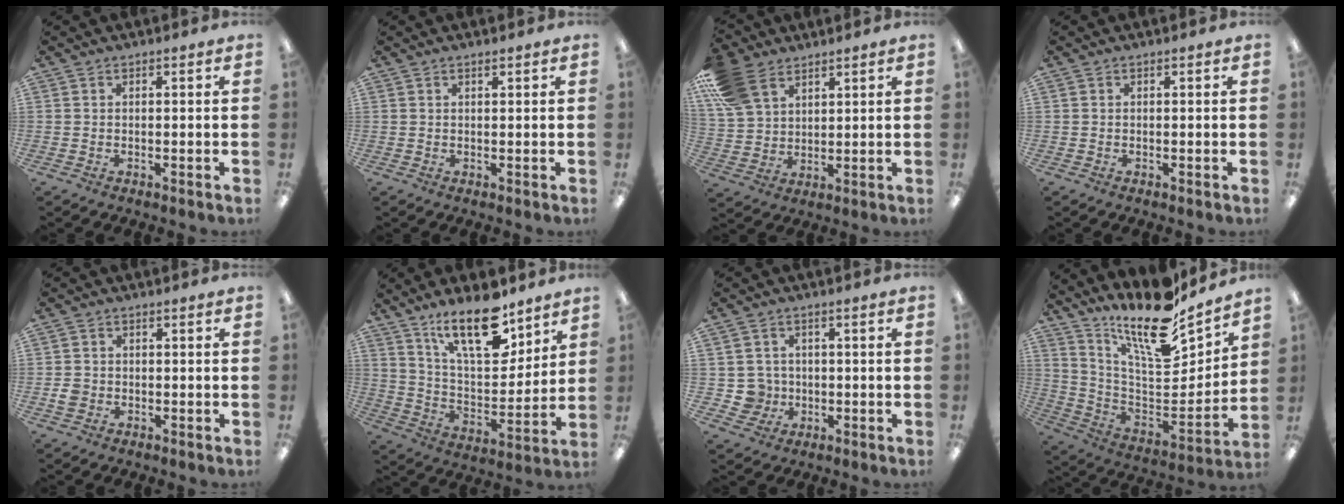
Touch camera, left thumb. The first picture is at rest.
{"total": 0.8, "force": [0.7, 0.1, 0.3], "torque": [-0.008, 0.000, 0.012]}
{"total": 12.2, "force": [7.5, 7.8, 5.6], "torque": [-0.137, -0.018, 0.148]}
{"total": 0.0}
{"total": 2.6, "force": [-0.4, 2.3, 1.0], "torque": [-0.009, 0.001, -0.009]}
{"total": 19.4, "force": [12.7, 7.9, 12.3], "torque": [-0.197, -0.069, 0.213]}
{"total": 5.4, "force": [-0.1, 5.3, 0.9], "torque": [-0.036, 0.006, 0.000]}
{"total": 18.8, "force": [15.1, 5.1, 10.0], "torque": [-0.173, -0.124, 0.258]}